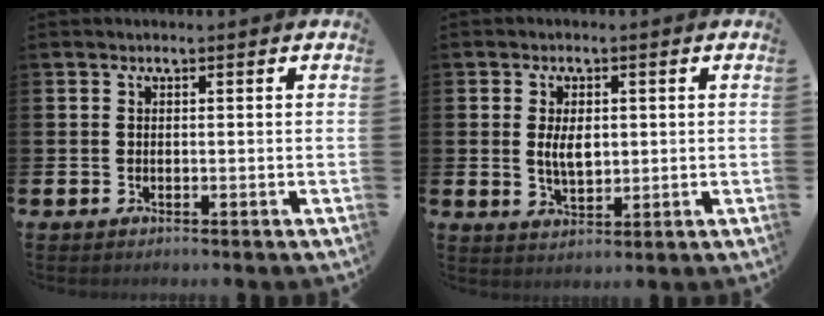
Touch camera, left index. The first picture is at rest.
{"total": 3.9, "force": [0.6, 2.2, 3.2], "torque": [-0.044, -0.001, 0.004]}